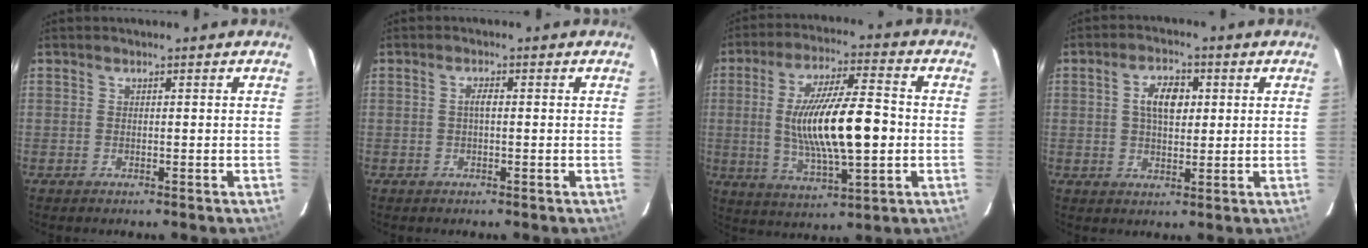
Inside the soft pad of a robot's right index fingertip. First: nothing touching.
{"total": 1.3, "force": [-0.1, 0.4, 1.2], "torque": [-0.023, 0.004, -0.003]}
{"total": 16.9, "force": [-1.1, 4.4, 16.3], "torque": [-0.295, -0.003, -0.009]}
{"total": 6.1, "force": [1.3, 3.4, 4.9], "torque": [-0.085, 0.013, 0.025]}